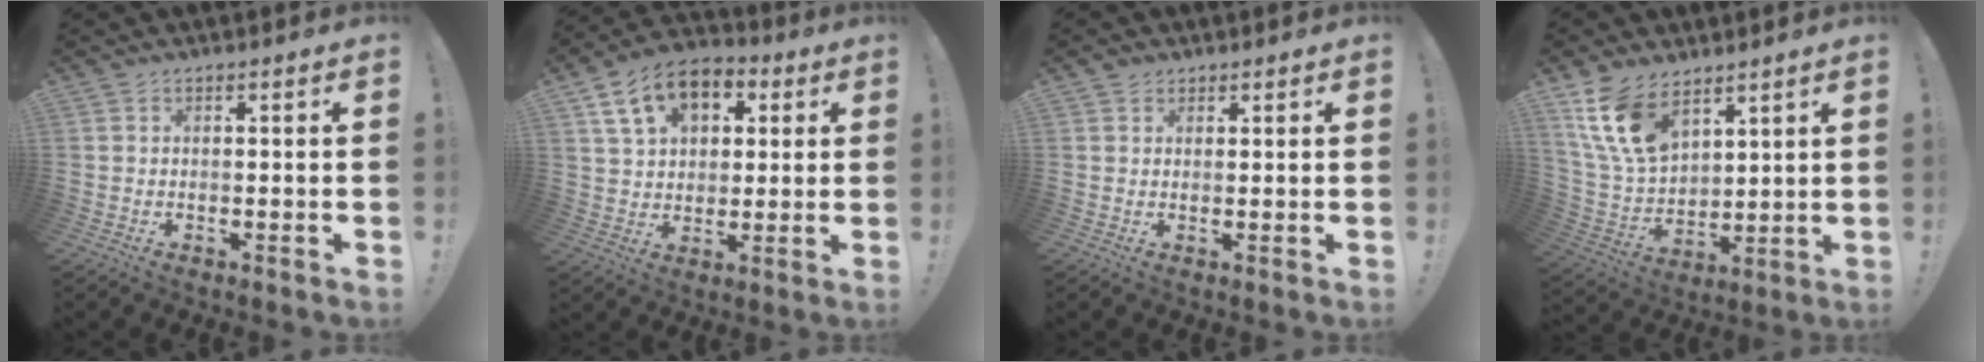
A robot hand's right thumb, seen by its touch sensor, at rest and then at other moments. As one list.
[{"total": 14.4, "force": [6.1, 10.1, 8.3], "torque": [-0.128, -0.015, 0.115]}, {"total": 1.7, "force": [1.2, 1.2, 0.2], "torque": [-0.004, 0.001, 0.022]}, {"total": 14.8, "force": [8.9, 8.6, 8.1], "torque": [-0.172, -0.048, 0.173]}]